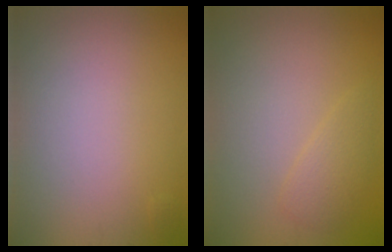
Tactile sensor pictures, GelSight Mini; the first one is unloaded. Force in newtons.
{"total": 1.6, "press": 1.6, "slide": 0.2}